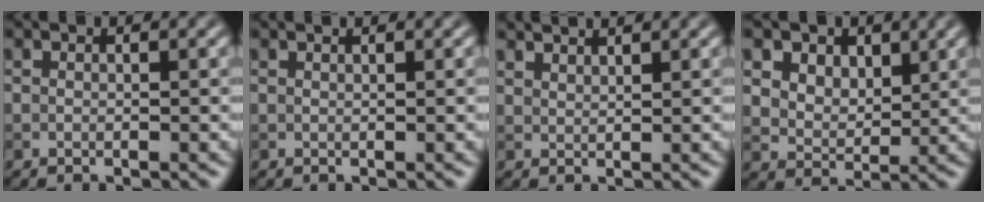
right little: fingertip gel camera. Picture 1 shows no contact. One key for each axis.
{"total": 0.9, "fx": 0.7, "fy": 0.2, "fz": 0.6, "tx": -0.005, "ty": -0.002, "tz": 0.003}
{"total": 2.4, "fx": 2.2, "fy": 0.5, "fz": 0.8, "tx": 0.002, "ty": 0.003, "tz": 0.022}
{"total": 7.5, "fx": 4.5, "fy": 5.0, "fz": 3.2, "tx": -0.077, "ty": 0.002, "tz": 0.076}